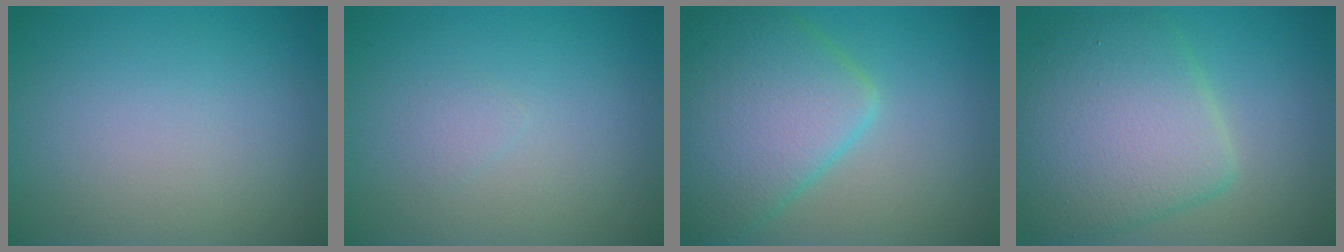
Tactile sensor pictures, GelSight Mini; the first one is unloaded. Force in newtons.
{"total": 0.7, "press": 0.7, "slide": 0.1}
{"total": 8.5, "press": 8.5, "slide": 0.3}
{"total": 7.9, "press": 7.9, "slide": 0.2}